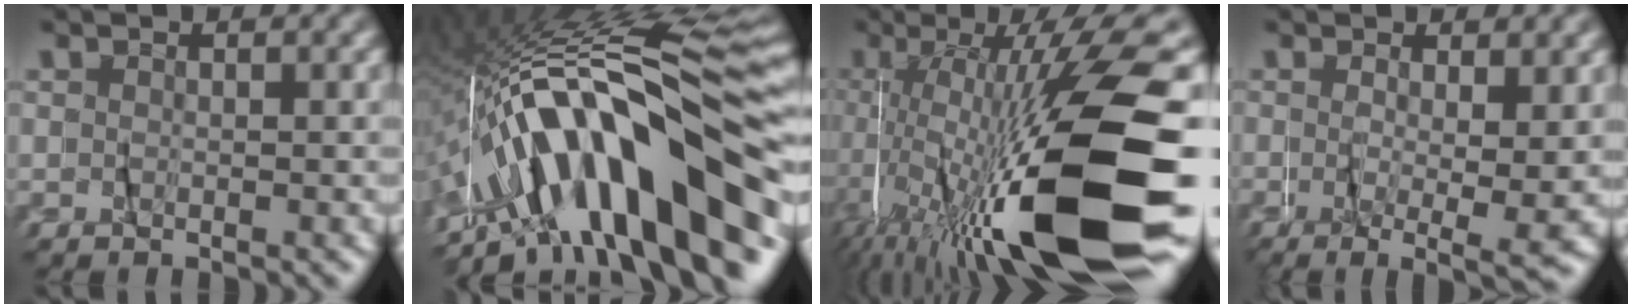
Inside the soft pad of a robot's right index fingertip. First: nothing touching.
{"total": 16.7, "force": [-5.5, 6.5, 14.3], "torque": [-0.253, 0.009, -0.079]}
{"total": 15.6, "force": [-5.3, 2.2, 14.5], "torque": [-0.236, -0.017, -0.062]}
{"total": 3.7, "force": [-2.2, -1.3, 2.7], "torque": [-0.038, -0.030, -0.020]}